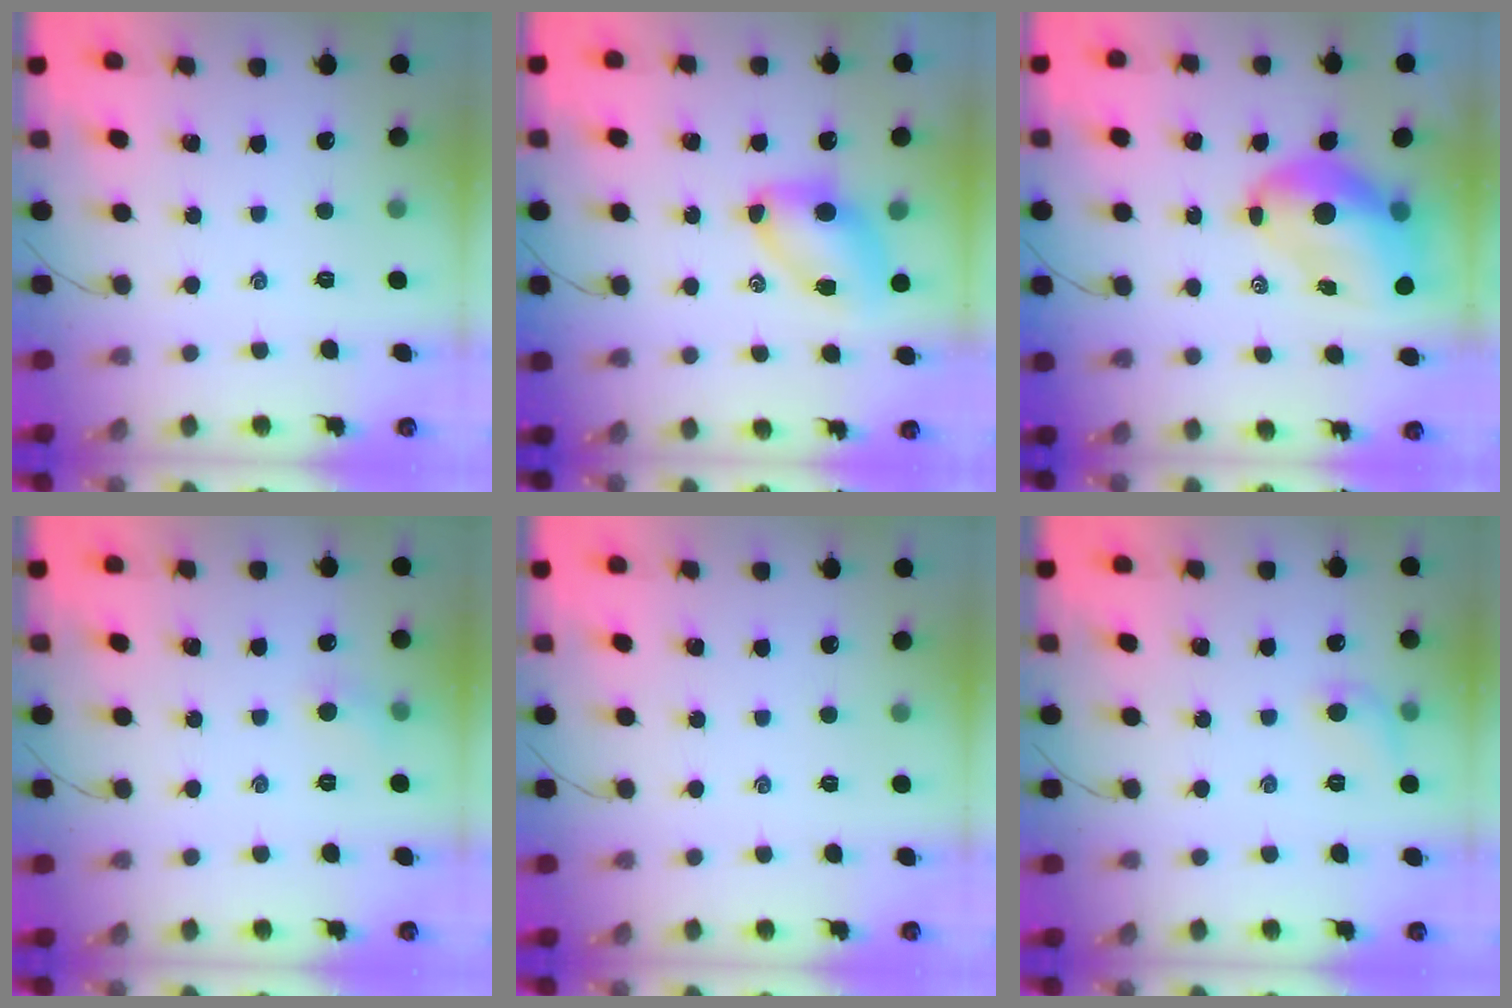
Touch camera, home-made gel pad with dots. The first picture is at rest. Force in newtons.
{"total": 7.7, "press": 7.7, "slide": 0.9}
{"total": 11.4, "press": 11.0, "slide": 3.2}
{"total": 3.6, "press": 3.4, "slide": 1.2}
{"total": 0.0}
{"total": 6.5, "press": 6.3, "slide": 1.5}